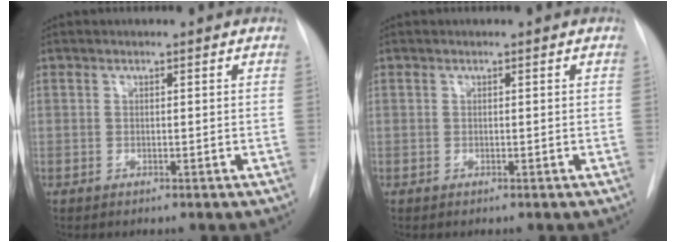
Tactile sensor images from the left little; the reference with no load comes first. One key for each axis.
{"total": 0.0}